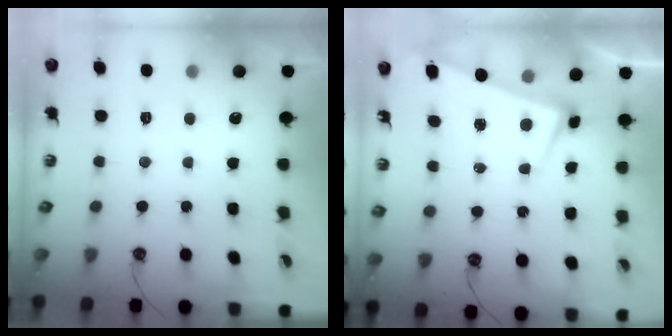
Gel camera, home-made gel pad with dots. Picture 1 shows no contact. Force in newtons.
{"total": 3.1, "press": 3.0, "slide": 0.8}